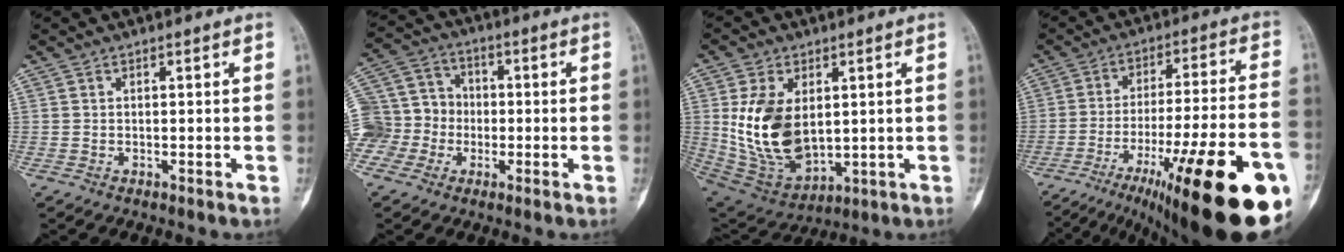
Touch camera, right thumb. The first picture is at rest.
{"total": 14.9, "force": [-2.9, 13.4, 5.8], "torque": [-0.121, 0.054, -0.052]}
{"total": 16.7, "force": [2.0, 10.4, 12.9], "torque": [-0.225, -0.017, 0.063]}
{"total": 30.1, "force": [-15.1, 6.7, 25.1], "torque": [-0.309, 0.043, -0.223]}